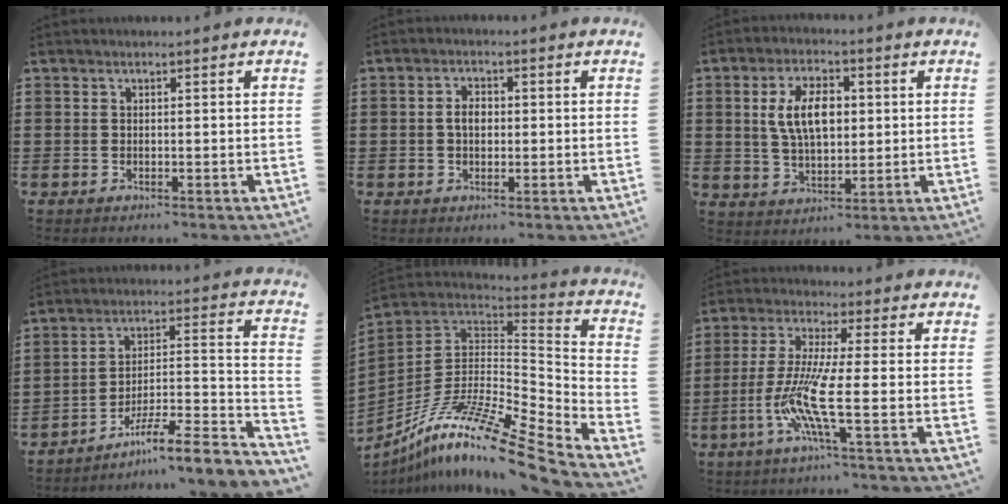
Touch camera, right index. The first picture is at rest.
{"total": 2.7, "force": [0.0, 1.6, 2.1], "torque": [-0.042, 0.006, -0.002]}
{"total": 8.3, "force": [1.4, 4.4, 6.9], "torque": [-0.140, 0.010, 0.020]}
{"total": 7.5, "force": [-5.6, 1.0, 4.9], "torque": [-0.076, -0.004, -0.110]}
{"total": 14.9, "force": [-9.8, 3.1, 10.8], "torque": [-0.210, 0.019, -0.182]}
{"total": 9.9, "force": [-2.8, 0.7, 9.4], "torque": [-0.209, -0.020, -0.063]}